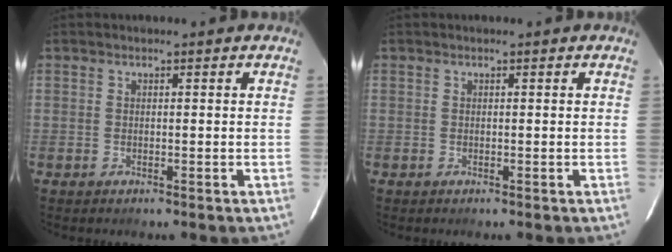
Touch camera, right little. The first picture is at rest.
{"total": 0.0}